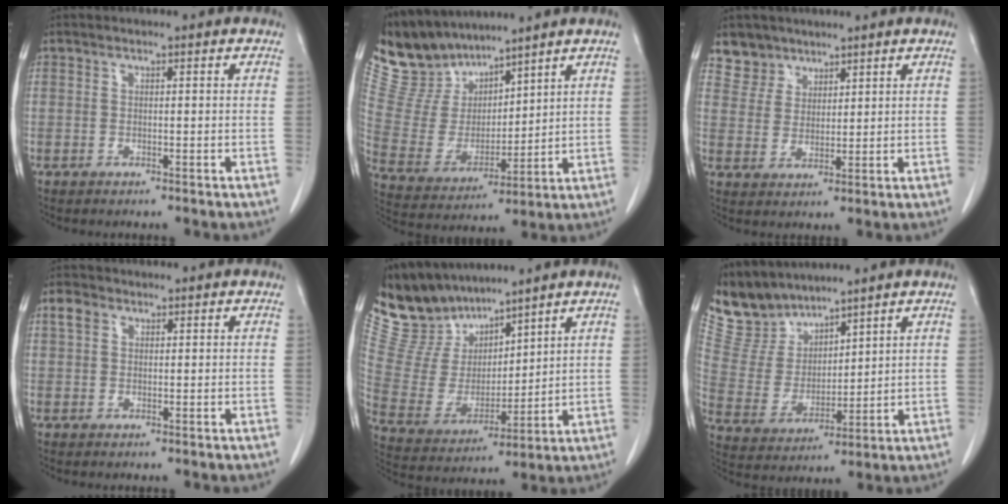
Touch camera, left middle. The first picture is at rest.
{"total": 10.9, "force": [10.1, 4.0, 1.5], "torque": [-0.053, 0.014, 0.217]}
{"total": 4.7, "force": [3.7, 2.9, -0.4], "torque": [0.015, 0.000, 0.071]}
{"total": 2.3, "force": [1.1, 1.7, 1.2], "torque": [-0.028, 0.014, 0.021]}
{"total": 12.0, "force": [11.0, 4.3, 2.2], "torque": [-0.069, 0.016, 0.233]}
{"total": 8.6, "force": [8.0, 3.2, 0.4], "torque": [-0.028, 0.008, 0.181]}